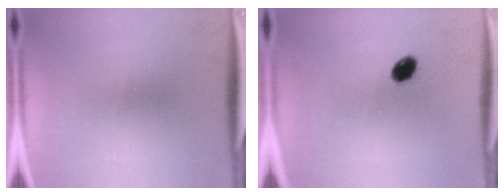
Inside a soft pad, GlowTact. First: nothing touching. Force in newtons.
{"total": 4.0}